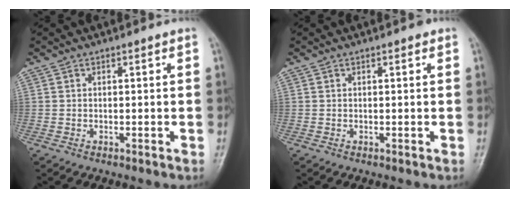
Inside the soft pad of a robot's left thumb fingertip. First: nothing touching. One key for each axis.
{"total": 0.8, "fx": 0.4, "fy": 0.3, "fz": 0.6, "tx": -0.008, "ty": 0.001, "tz": 0.002}